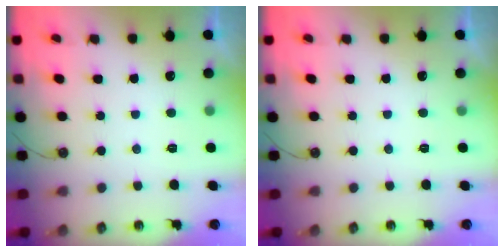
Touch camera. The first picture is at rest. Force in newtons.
{"total": 0.0}